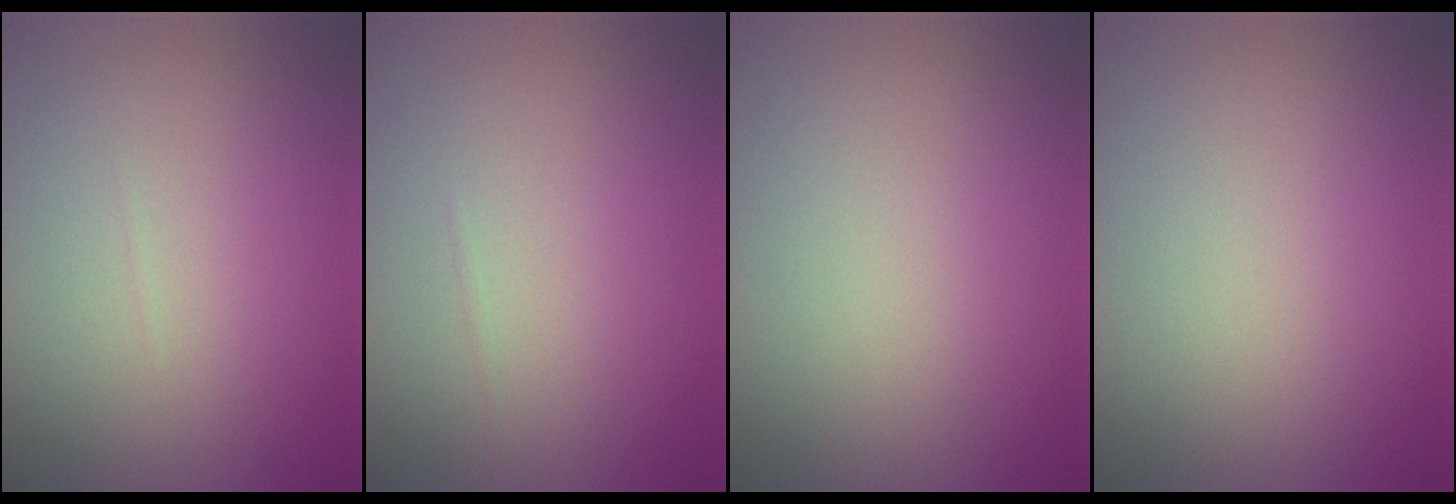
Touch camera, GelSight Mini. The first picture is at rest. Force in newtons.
{"total": 0.0}
{"total": 0.0}
{"total": 0.0}